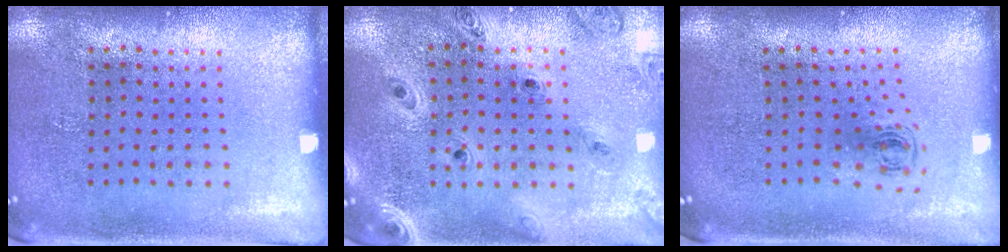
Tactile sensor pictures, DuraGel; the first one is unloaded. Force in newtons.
{"total": 1.3, "press": 1.3, "slide": 0.2}
{"total": 0.5, "press": 0.4, "slide": 0.4}